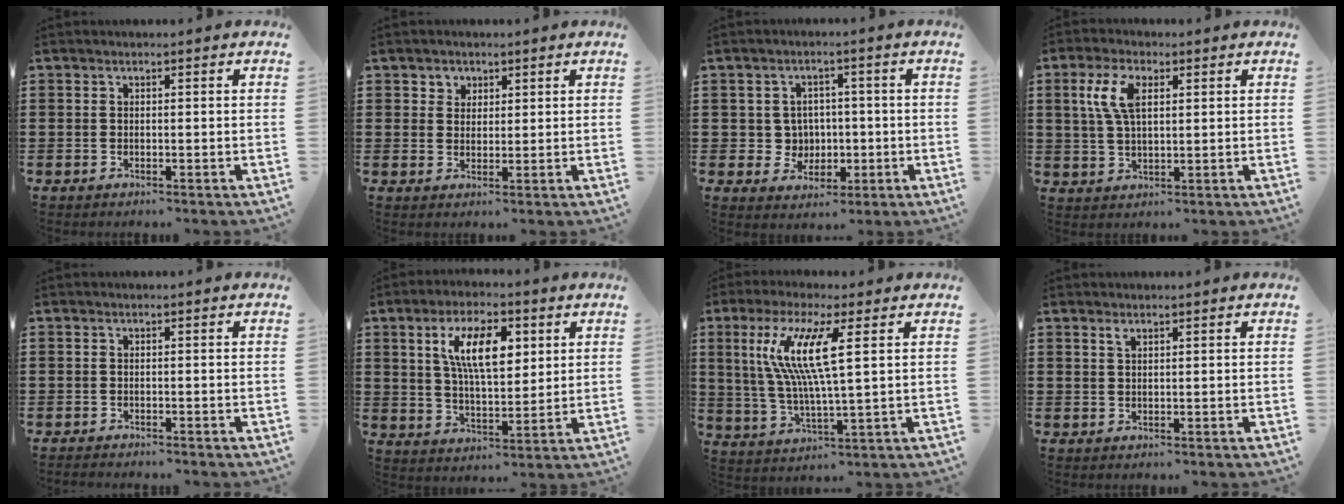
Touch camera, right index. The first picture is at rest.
{"total": 2.3, "force": [1.2, 2.0, 0.1], "torque": [-0.012, 0.010, 0.020]}
{"total": 4.5, "force": [-0.1, 4.3, 1.2], "torque": [-0.036, 0.009, -0.006]}
{"total": 6.7, "force": [2.0, 3.2, 5.6], "torque": [-0.127, 0.009, 0.032]}
{"total": 1.2, "force": [-1.2, -0.1, -0.1], "torque": [0.000, 0.000, -0.025]}
{"total": 9.7, "force": [3.4, 4.0, 8.2], "torque": [-0.161, 0.012, 0.055]}
{"total": 10.5, "force": [3.2, 1.2, 9.9], "torque": [-0.219, -0.007, 0.045]}
{"total": 0.8, "force": [0.5, 0.3, 0.5], "torque": [-0.012, 0.001, 0.010]}